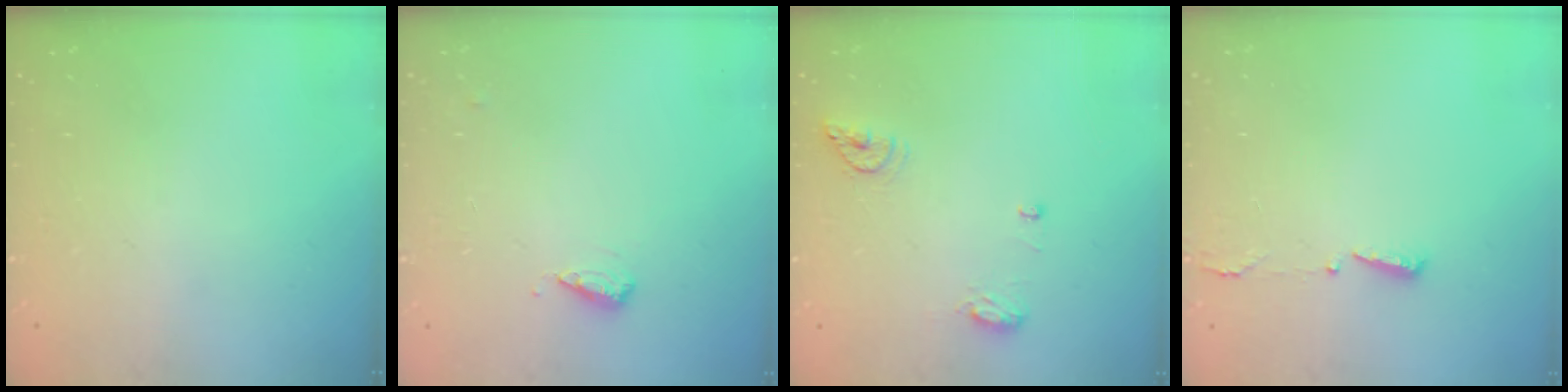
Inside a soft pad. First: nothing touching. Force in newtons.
{"total": 8.3, "press": 8.3, "slide": 0.9}
{"total": 11.0, "press": 8.3, "slide": 7.1}
{"total": 2.9, "press": 2.8, "slide": 0.6}